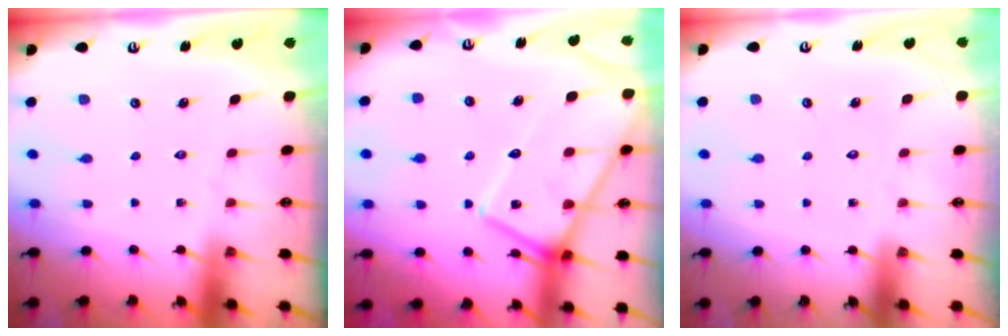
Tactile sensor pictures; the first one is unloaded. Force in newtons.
{"total": 16.2, "press": 16.2, "slide": 1.4}
{"total": 1.6, "press": 1.6, "slide": 0.1}